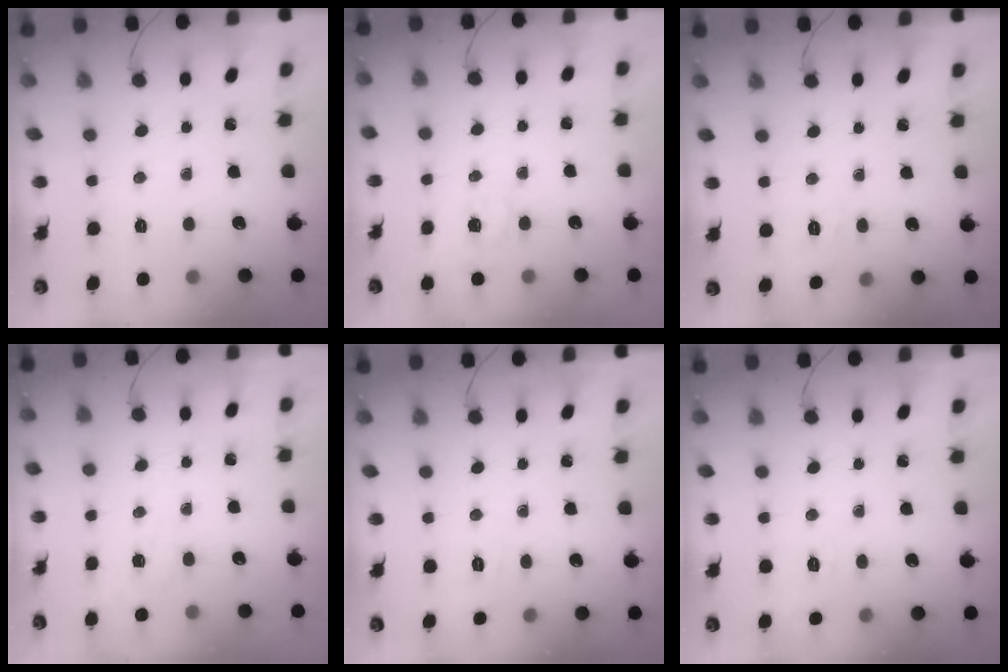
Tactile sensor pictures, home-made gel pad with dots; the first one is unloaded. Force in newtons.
{"total": 4.9, "press": 4.5, "slide": 1.9}
{"total": 2.0, "press": 0.2, "slide": 1.9}
{"total": 3.3, "press": 2.6, "slide": 1.9}
{"total": 1.8, "press": 0.1, "slide": 1.8}
{"total": 1.7, "press": 0.0, "slide": 1.7}